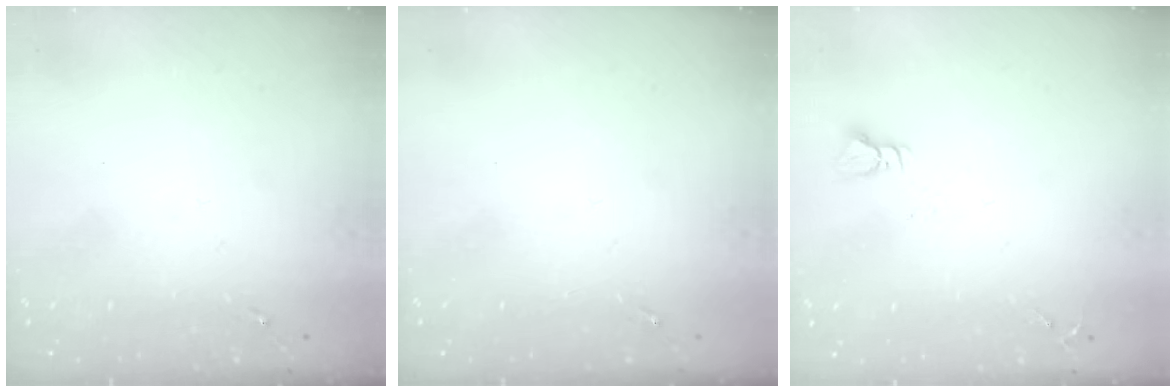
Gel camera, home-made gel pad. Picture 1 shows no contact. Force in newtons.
{"total": 0.0}
{"total": 2.9, "press": 2.9, "slide": 0.3}